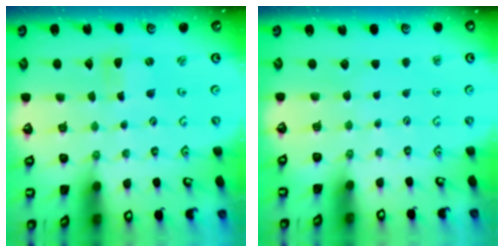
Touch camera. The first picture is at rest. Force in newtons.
{"total": 0.0}